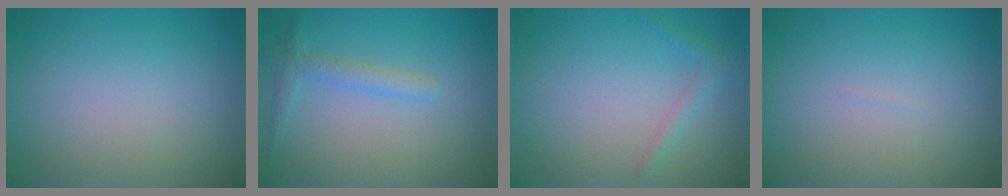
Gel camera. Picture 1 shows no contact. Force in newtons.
{"total": 1.9, "press": 1.9, "slide": 0.1}
{"total": 1.4, "press": 1.4, "slide": 0.1}
{"total": 0.0}